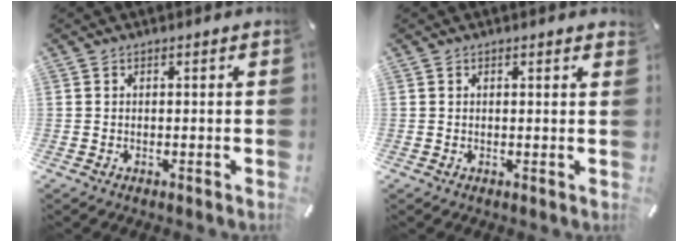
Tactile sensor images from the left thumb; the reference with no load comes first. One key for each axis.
{"total": 0.6, "fx": 0.4, "fy": 0.2, "fz": 0.4, "tx": -0.001, "ty": -0.002, "tz": 0.006}